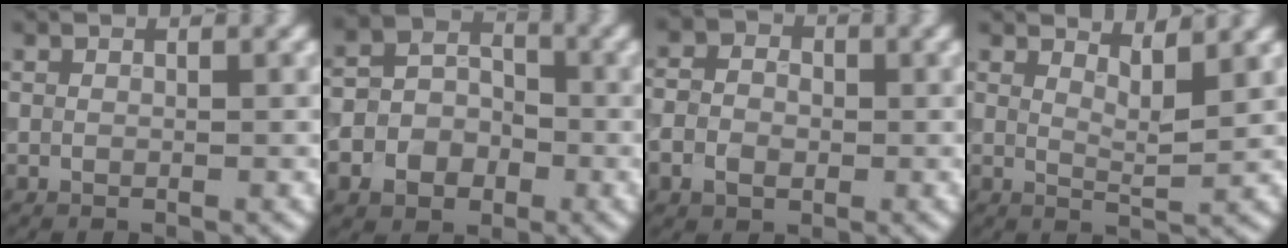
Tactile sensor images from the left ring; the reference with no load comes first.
{"total": 6.7, "force": [-2.6, 5.5, 2.8], "torque": [-0.029, -0.004, -0.060]}
{"total": 3.7, "force": [-0.7, 3.0, 2.0], "torque": [-0.026, 0.001, -0.018]}
{"total": 2.8, "force": [2.2, 0.5, 1.6], "torque": [-0.018, -0.005, 0.035]}